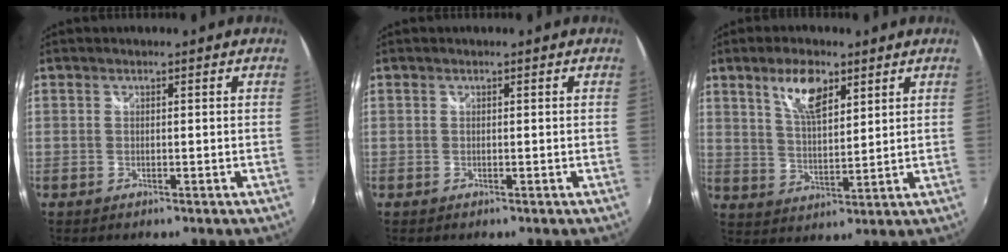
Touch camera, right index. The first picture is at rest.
{"total": 0.0}
{"total": 8.1, "force": [4.8, 3.2, 5.7], "torque": [-0.103, 0.008, 0.091]}